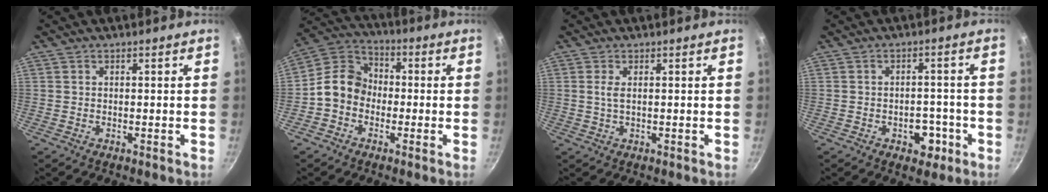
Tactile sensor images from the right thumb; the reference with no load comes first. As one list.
[{"total": 9.4, "force": [-1.9, 7.9, 4.8], "torque": [-0.055, 0.038, -0.061]}, {"total": 1.8, "force": [0.3, 0.7, 1.7], "torque": [-0.037, -0.001, 0.008]}, {"total": 5.5, "force": [-2.3, 3.8, 3.3], "torque": [-0.018, 0.016, -0.024]}]